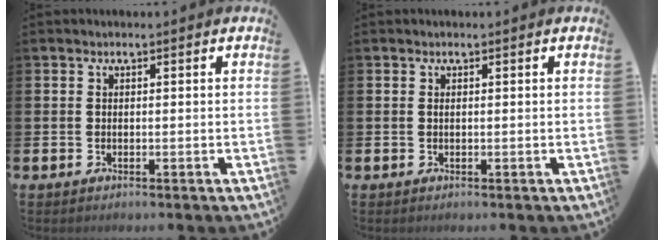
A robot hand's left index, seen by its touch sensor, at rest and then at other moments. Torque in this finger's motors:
{"motor_torque": [0.02, -0.12, -0.03, 0.02]}